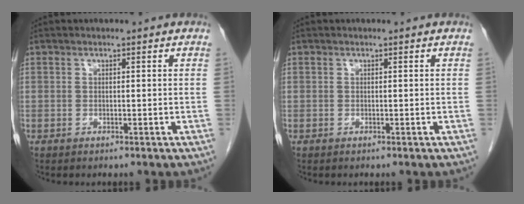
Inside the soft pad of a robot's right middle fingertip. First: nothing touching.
{"total": 0.0}